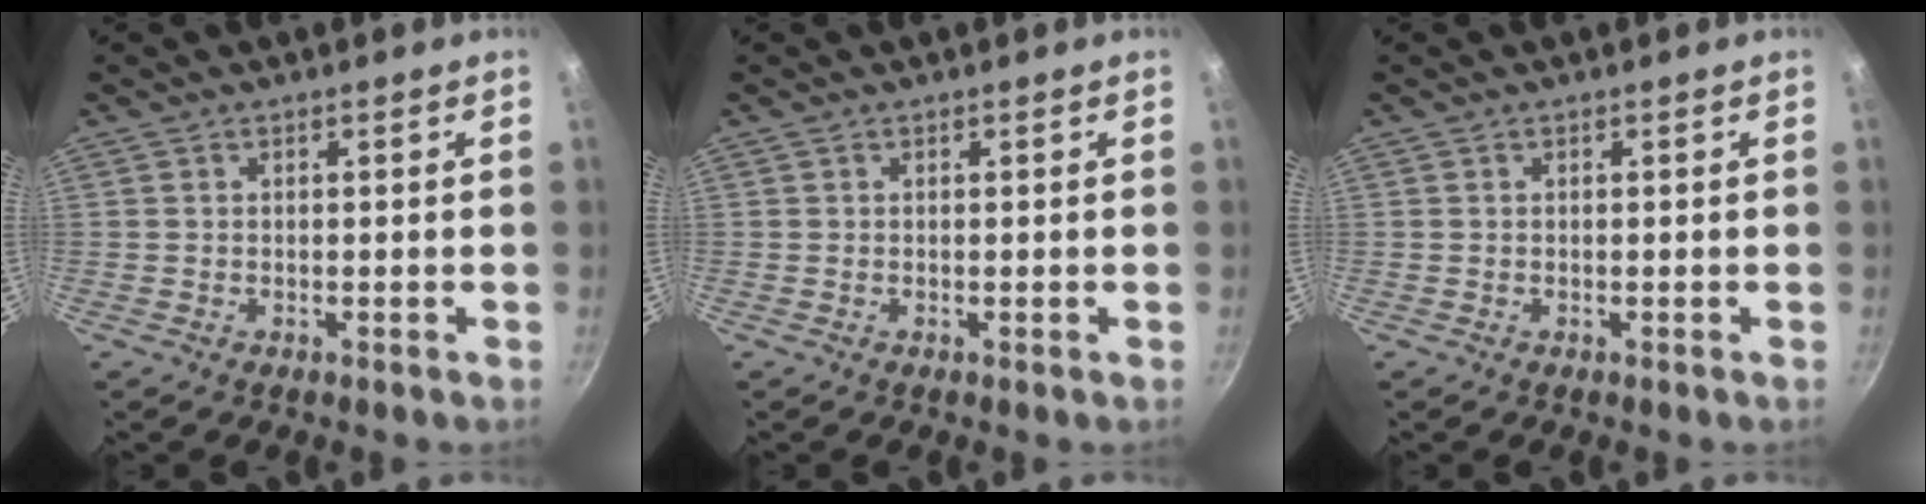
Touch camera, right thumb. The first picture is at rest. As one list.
[{"total": 0.0}, {"total": 0.0}]